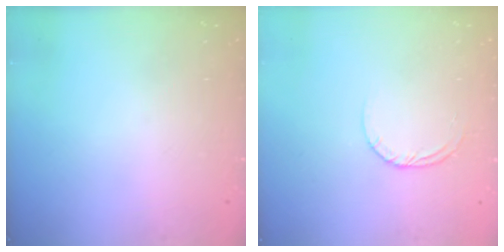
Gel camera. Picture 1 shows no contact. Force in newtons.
{"total": 3.2, "press": 3.2, "slide": 0.3}